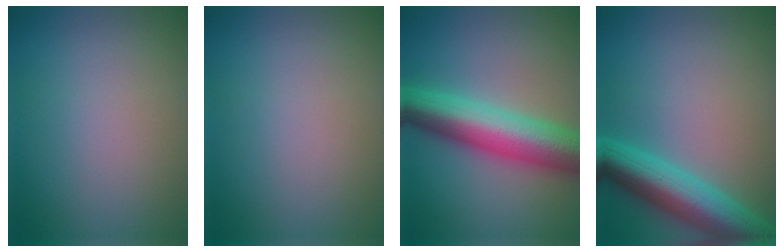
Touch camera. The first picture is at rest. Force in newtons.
{"total": 0.0}
{"total": 10.0, "press": 10.0, "slide": 0.1}
{"total": 8.0, "press": 8.0, "slide": 0.4}